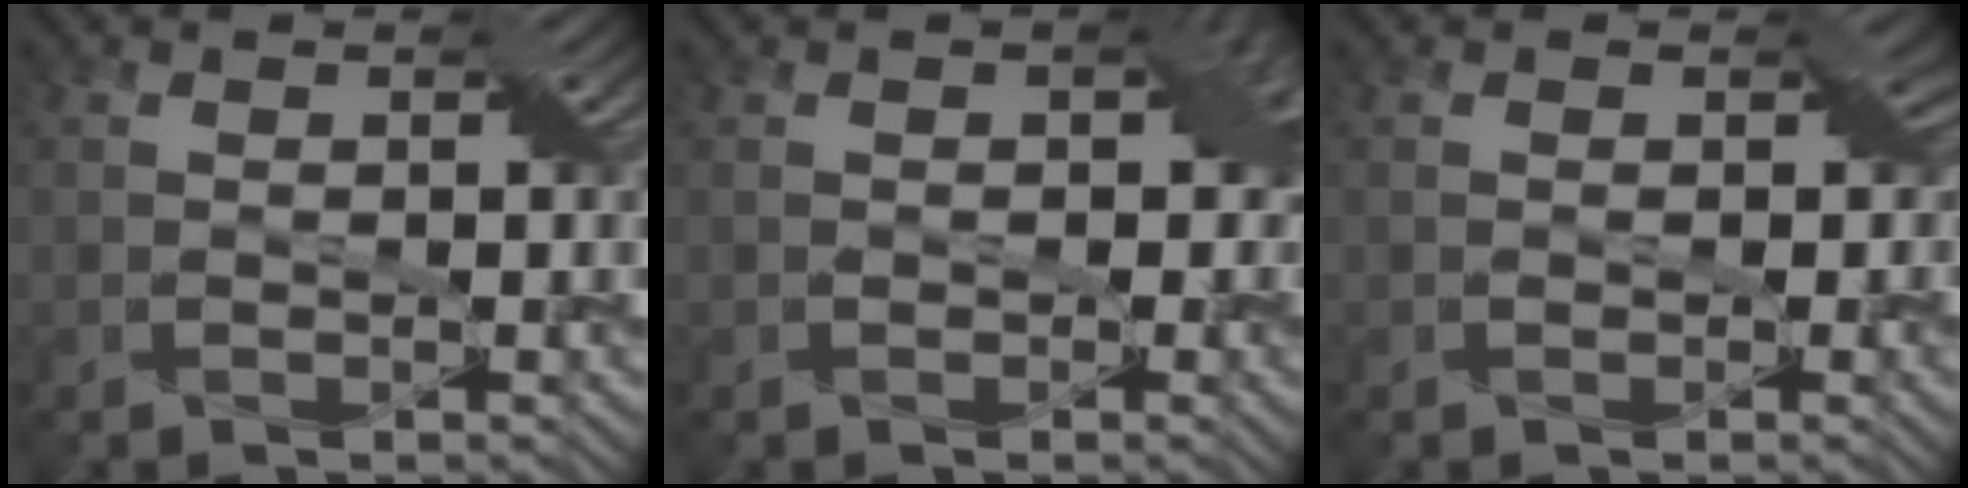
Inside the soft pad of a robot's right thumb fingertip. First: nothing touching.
{"total": 3.7, "force": [0.1, 2.8, 2.4], "torque": [-0.029, 0.000, -0.001]}
{"total": 2.4, "force": [0.1, 2.1, 1.2], "torque": [-0.015, -0.002, -0.003]}